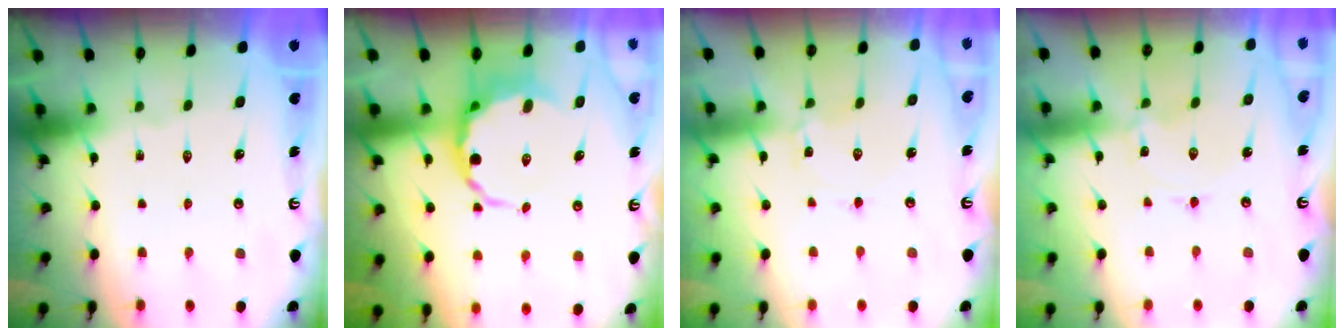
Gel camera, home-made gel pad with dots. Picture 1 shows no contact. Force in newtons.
{"total": 7.3, "press": 6.8, "slide": 2.6}
{"total": 2.4, "press": 2.4, "slide": 0.3}
{"total": 0.0}